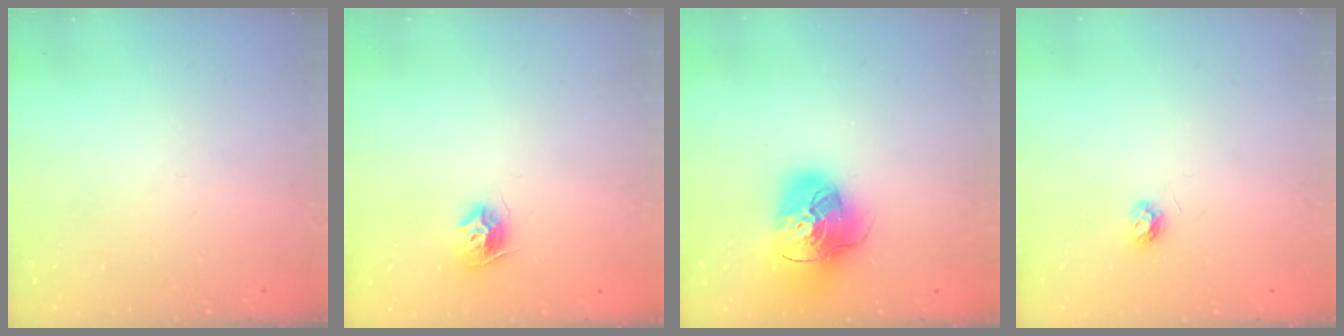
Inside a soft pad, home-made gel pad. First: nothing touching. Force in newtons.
{"total": 8.7, "press": 8.6, "slide": 0.4}
{"total": 18.0, "press": 17.8, "slide": 2.8}
{"total": 3.8, "press": 3.8, "slide": 0.5}